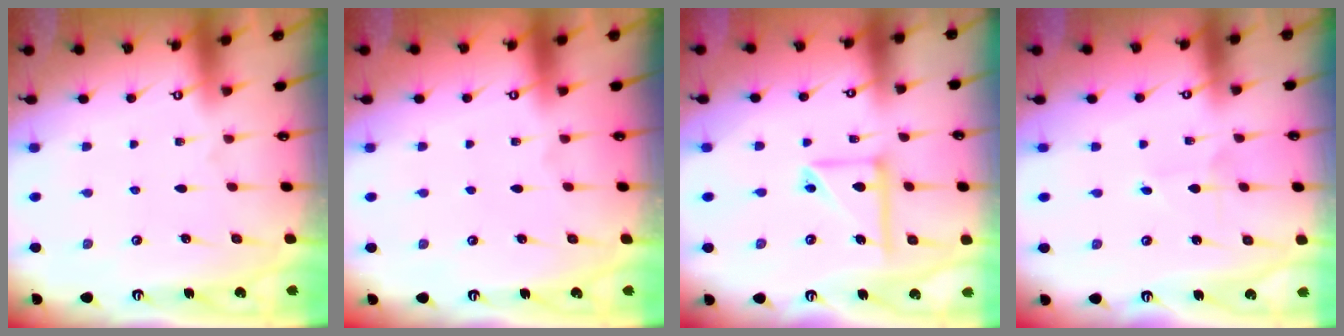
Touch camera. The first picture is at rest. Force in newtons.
{"total": 0.0}
{"total": 10.7, "press": 10.7, "slide": 1.4}
{"total": 1.2, "press": 1.2, "slide": 0.1}